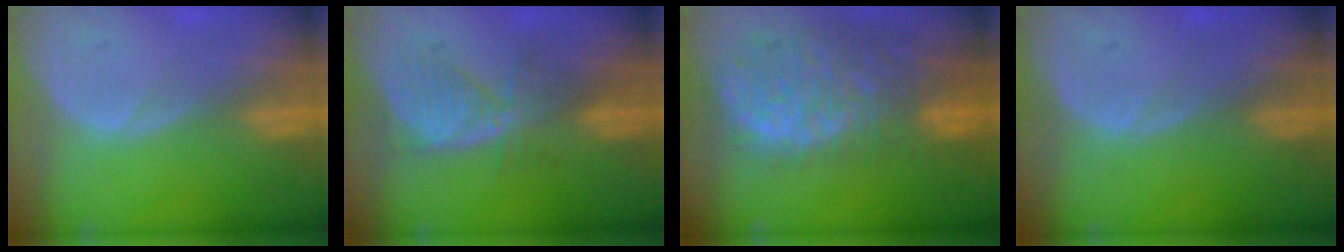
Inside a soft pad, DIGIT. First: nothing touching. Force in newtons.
{"total": 6.0, "press": 5.9, "slide": 1.1}
{"total": 13.5, "press": 11.1, "slide": 7.6}
{"total": 0.0}